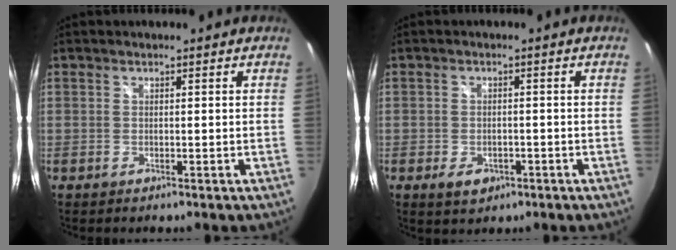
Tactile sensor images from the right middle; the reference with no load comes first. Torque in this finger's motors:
{"motor_torque": [0.44, -0.44, 0.15, 0.04]}